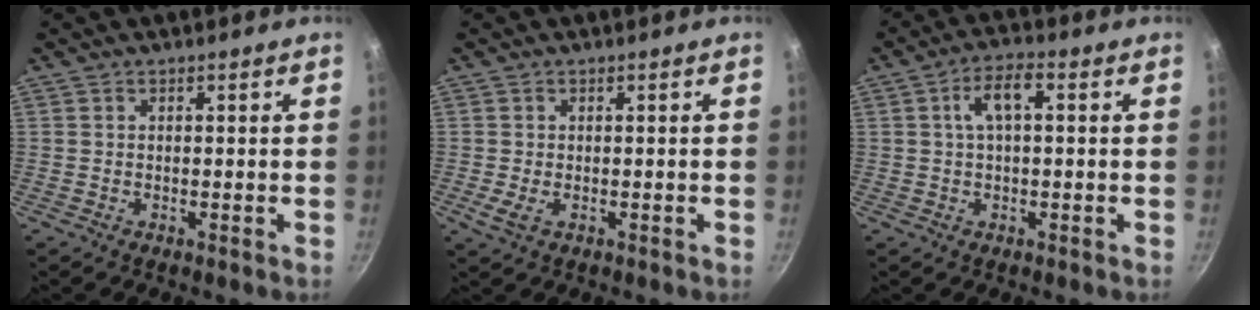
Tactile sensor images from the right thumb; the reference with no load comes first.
{"total": 2.4, "force": [-0.6, 1.2, 2.0], "torque": [-0.044, -0.004, -0.010]}
{"total": 5.7, "force": [1.0, 2.5, 5.0], "torque": [-0.093, 0.021, 0.014]}